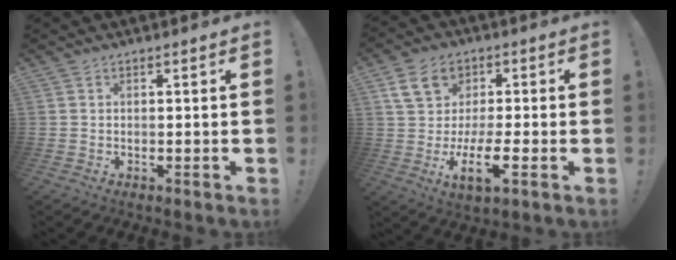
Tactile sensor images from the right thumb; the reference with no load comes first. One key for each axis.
{"total": 14.0, "fx": -0.4, "fy": 8.3, "fz": 11.3, "tx": -0.200, "ty": 0.005, "tz": -0.009}